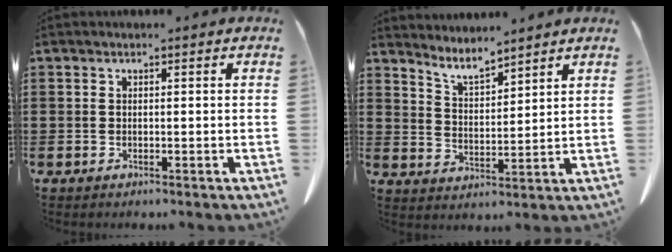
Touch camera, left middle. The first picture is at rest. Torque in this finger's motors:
{"motor_torque": [0.76, 0.28, -0.01, 0.00]}